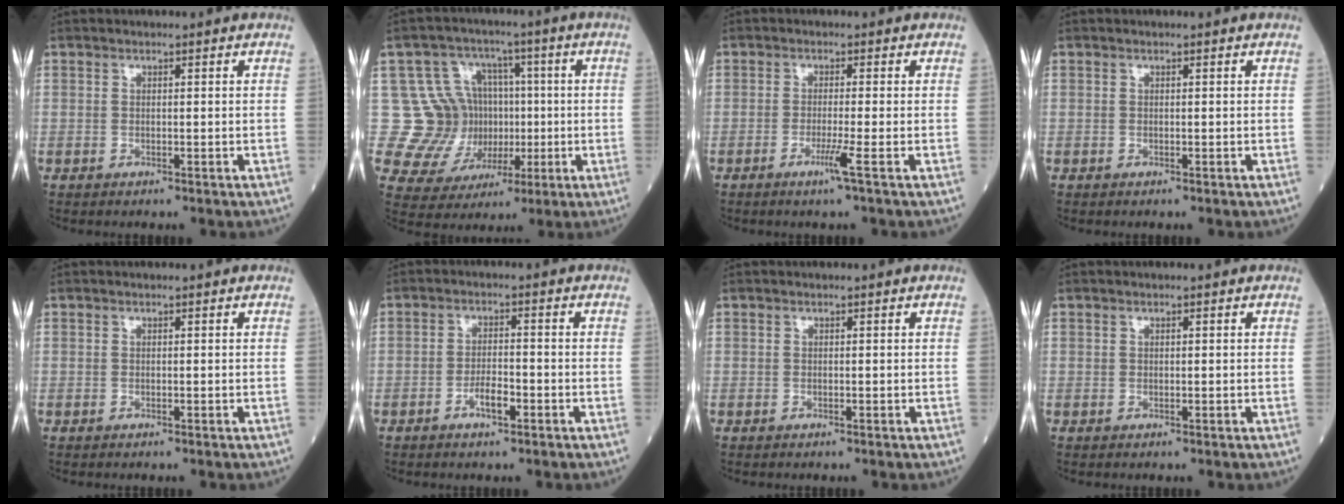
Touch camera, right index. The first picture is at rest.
{"total": 11.4, "force": [0.5, 10.7, 3.9], "torque": [-0.071, 0.041, 0.028]}
{"total": 2.7, "force": [-1.3, -1.0, 2.2], "torque": [-0.045, -0.008, -0.030]}
{"total": 0.0}
{"total": 0.0}
{"total": 3.3, "force": [-1.7, 0.9, 2.7], "torque": [-0.048, 0.003, -0.033]}
{"total": 0.0}
{"total": 0.0}